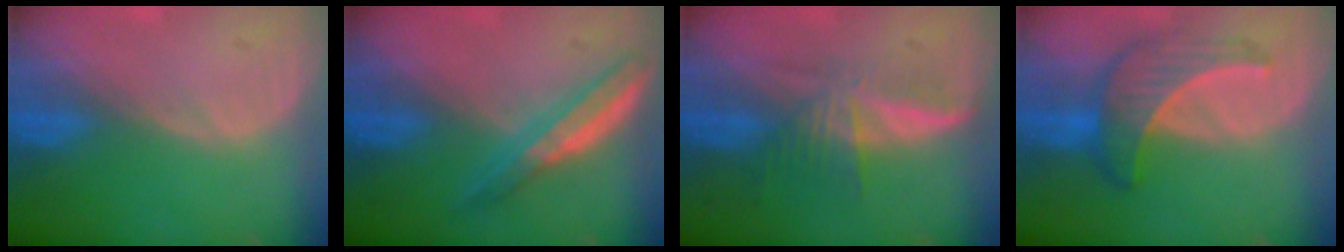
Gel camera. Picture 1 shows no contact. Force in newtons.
{"total": 4.8, "press": 4.7, "slide": 0.3}
{"total": 5.9, "press": 5.4, "slide": 2.3}
{"total": 7.0, "press": 6.6, "slide": 2.2}